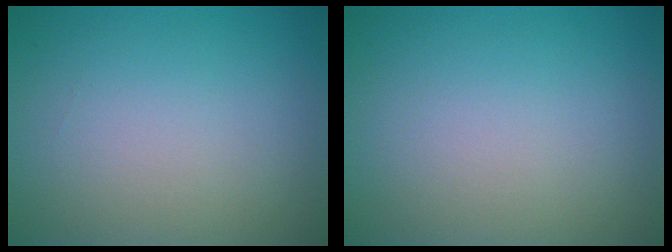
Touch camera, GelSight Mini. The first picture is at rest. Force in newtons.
{"total": 0.0}